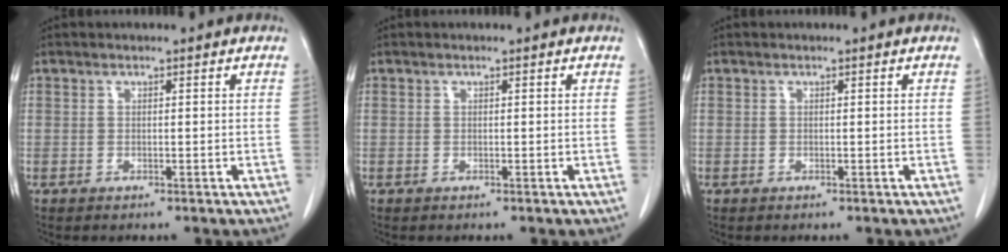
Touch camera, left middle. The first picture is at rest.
{"total": 0.0}
{"total": 0.0}